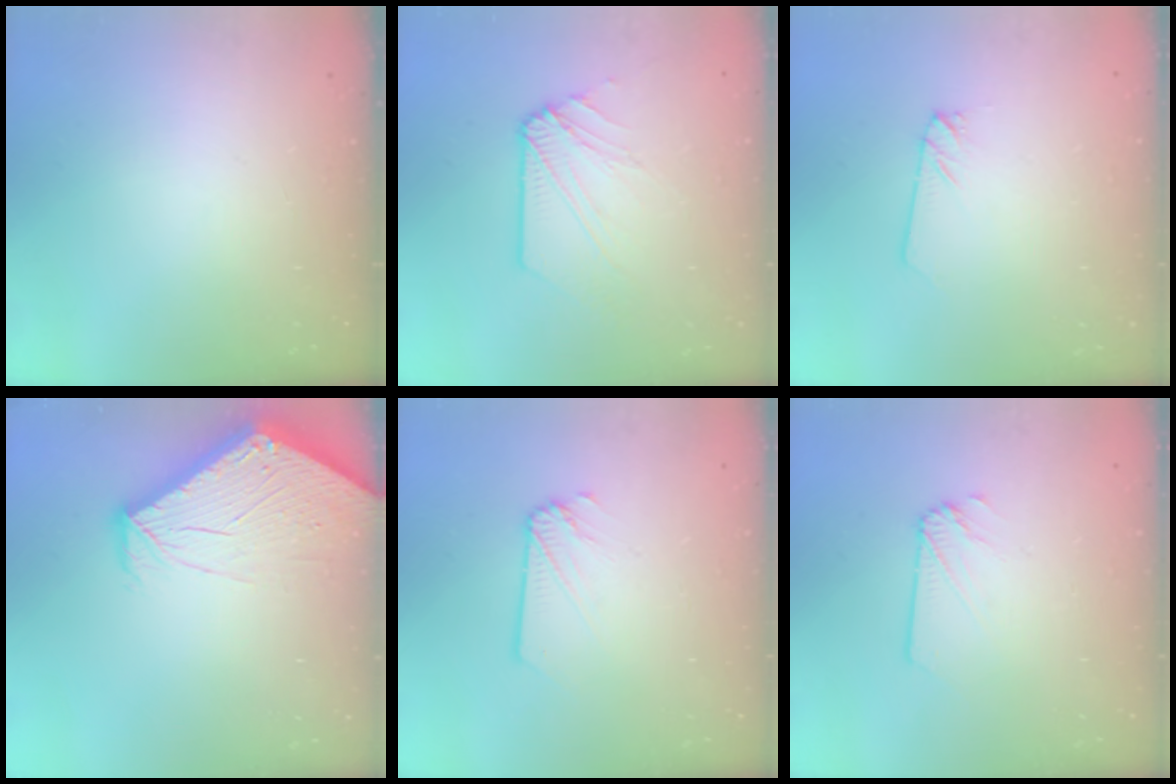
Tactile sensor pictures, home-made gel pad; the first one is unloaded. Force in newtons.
{"total": 8.1, "press": 8.0, "slide": 1.2}
{"total": 1.4, "press": 1.4, "slide": 0.1}
{"total": 5.5, "press": 5.5, "slide": 0.4}
{"total": 2.1, "press": 2.1, "slide": 0.1}
{"total": 2.8, "press": 2.8, "slide": 0.3}